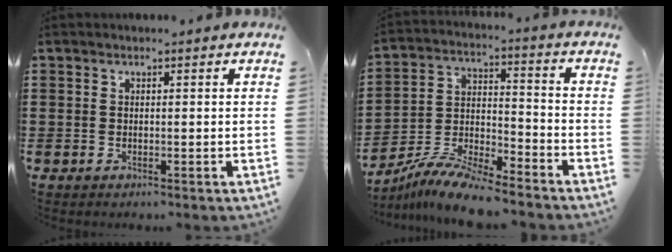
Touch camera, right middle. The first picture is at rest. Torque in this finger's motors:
{"motor_torque": [1.44, -0.70, 0.20, 0.16]}